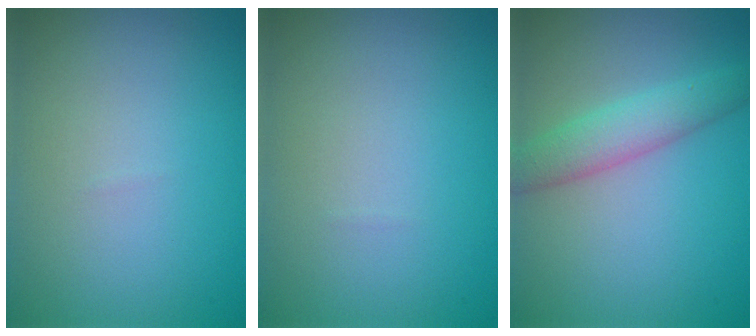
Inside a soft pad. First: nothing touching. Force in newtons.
{"total": 0.0}
{"total": 3.4, "press": 3.4, "slide": 0.2}